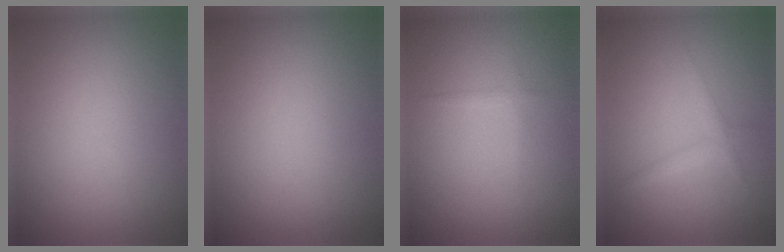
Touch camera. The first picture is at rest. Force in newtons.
{"total": 0.0}
{"total": 0.7, "press": 0.7, "slide": 0.1}
{"total": 1.3, "press": 1.3, "slide": 0.1}